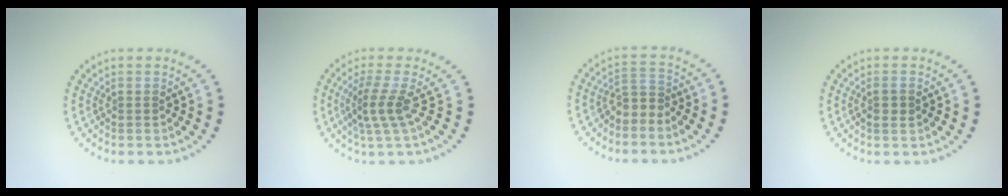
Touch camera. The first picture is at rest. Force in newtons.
{"total": 2.7, "press": 1.9, "slide": 1.9}
{"total": 1.7, "press": 1.4, "slide": 1.0}
{"total": 1.3, "press": 1.3, "slide": 0.2}